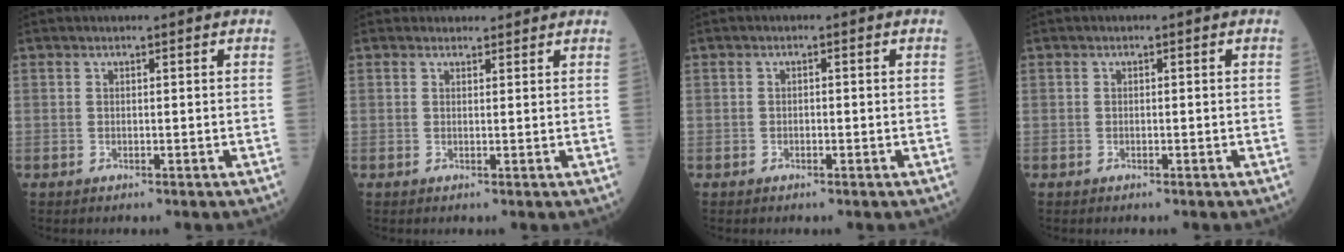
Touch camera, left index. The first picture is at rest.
{"total": 2.6, "force": [2.4, 0.9, 0.0], "torque": [0.000, 0.011, 0.029]}
{"total": 0.5, "force": [-0.4, 0.2, 0.2], "torque": [0.000, -0.001, -0.011]}
{"total": 0.0}